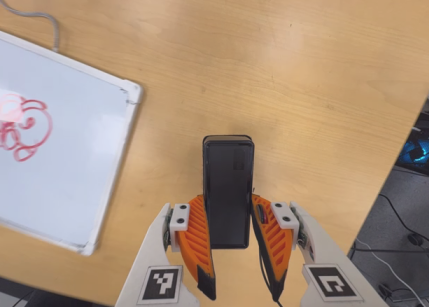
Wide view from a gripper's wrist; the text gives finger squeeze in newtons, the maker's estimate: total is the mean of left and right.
{"total": 5.2, "left": 3.5, "right": 6.9}